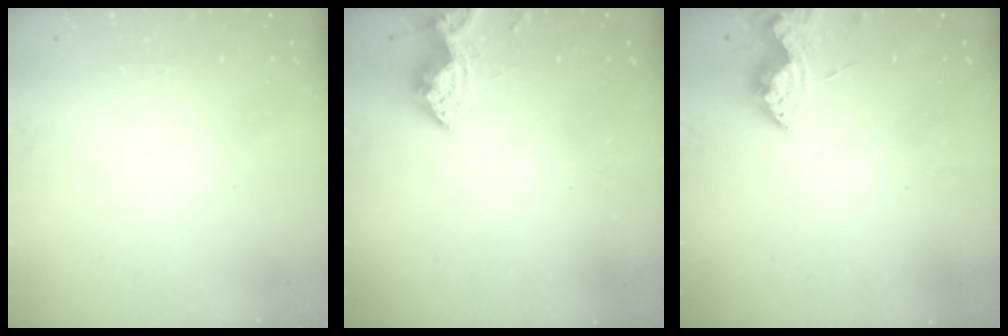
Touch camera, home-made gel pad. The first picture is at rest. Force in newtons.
{"total": 7.3, "press": 7.3, "slide": 0.3}
{"total": 7.3, "press": 7.2, "slide": 0.7}